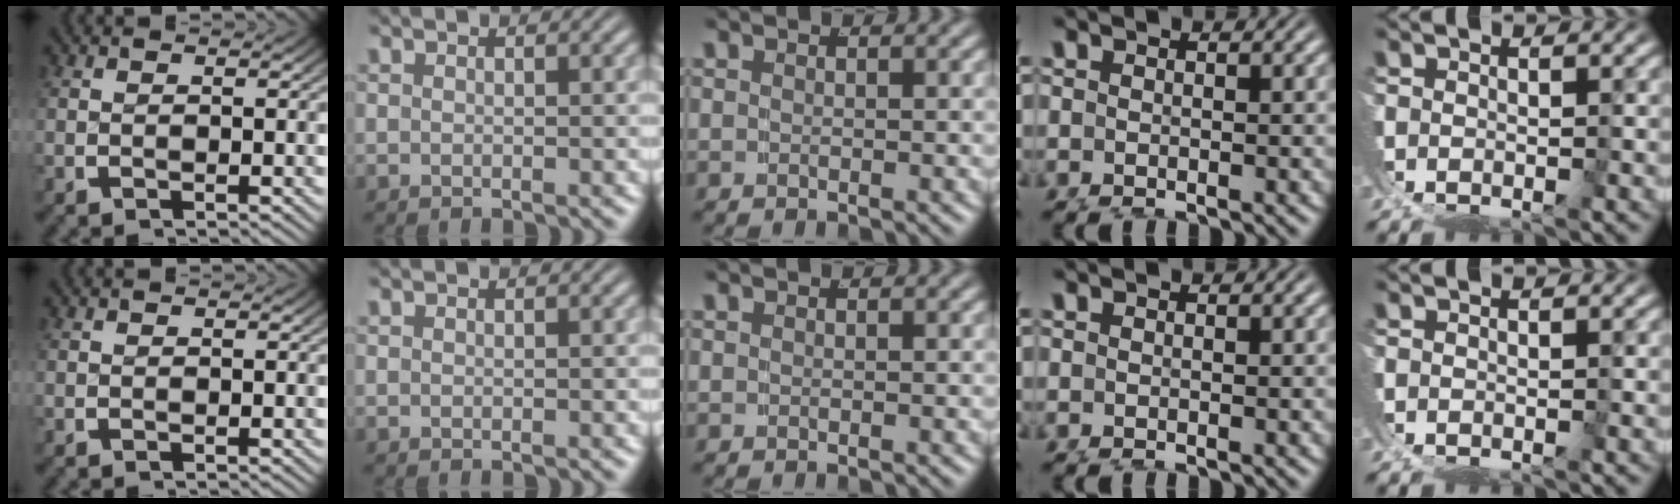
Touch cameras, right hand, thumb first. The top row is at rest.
{}